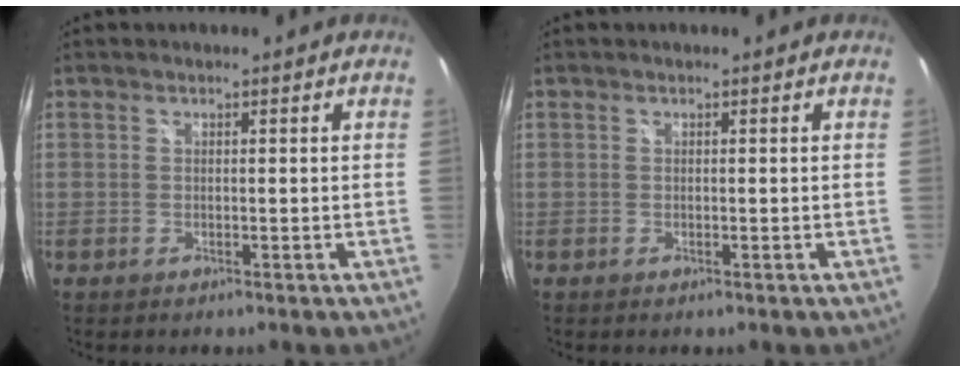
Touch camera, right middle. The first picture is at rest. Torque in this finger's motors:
{"motor_torque": [0.88, -1.26, -0.01, 0.00]}